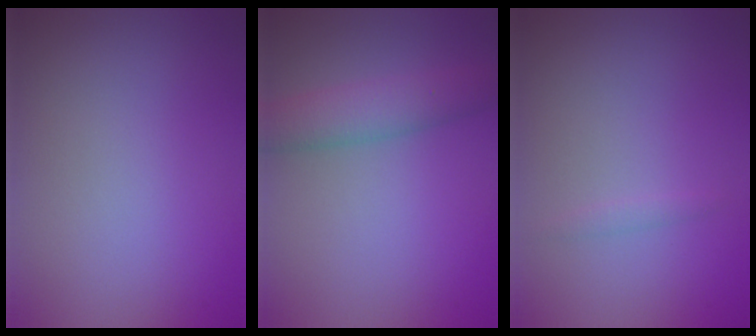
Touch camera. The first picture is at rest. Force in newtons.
{"total": 3.7, "press": 3.7, "slide": 0.1}
{"total": 0.5, "press": 0.5, "slide": 0.0}